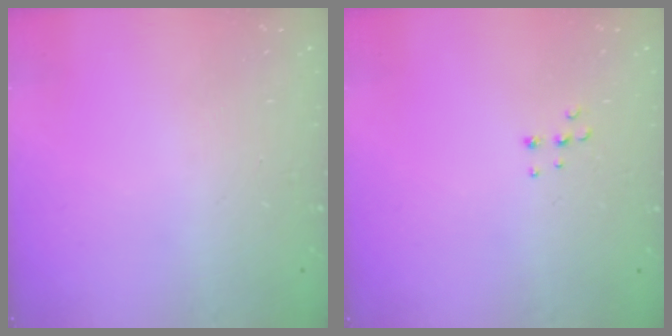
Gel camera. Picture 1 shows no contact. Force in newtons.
{"total": 4.4, "press": 4.4, "slide": 0.5}